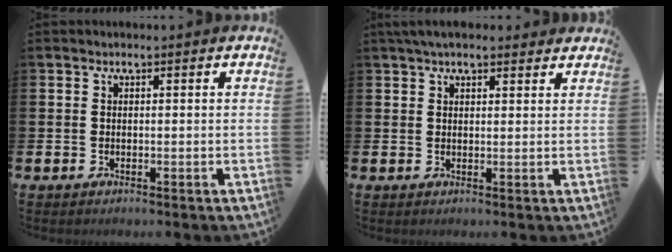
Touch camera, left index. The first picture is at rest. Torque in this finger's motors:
{"motor_torque": [0.87, -1.27, 0.07, 0.03]}